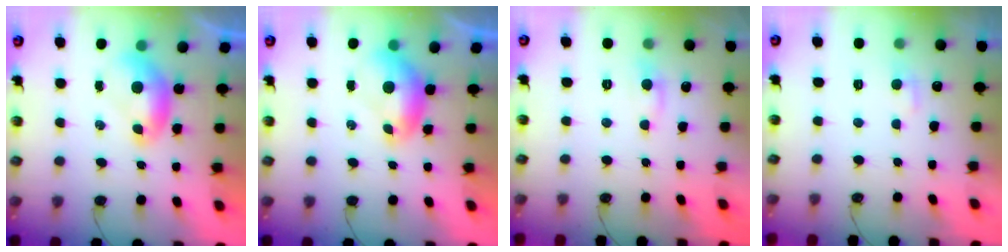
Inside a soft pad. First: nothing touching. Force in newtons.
{"total": 0.7, "press": 0.4, "slide": 0.6}
{"total": 1.7, "press": 1.6, "slide": 0.7}
{"total": 1.8, "press": 1.7, "slide": 0.5}